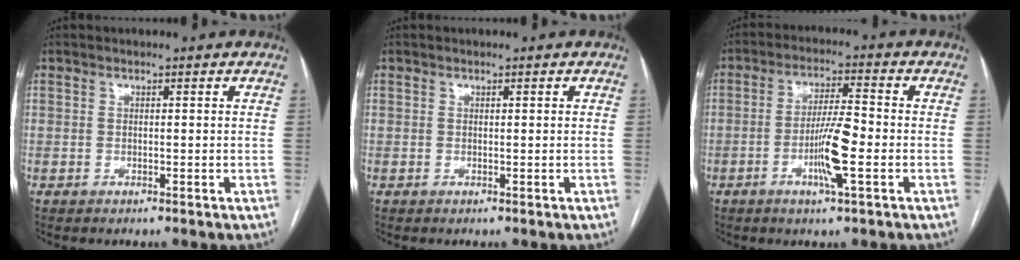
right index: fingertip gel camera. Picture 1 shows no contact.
{"total": 0.0}
{"total": 7.9, "force": [-2.3, 0.3, 7.5], "torque": [-0.141, -0.002, -0.045]}